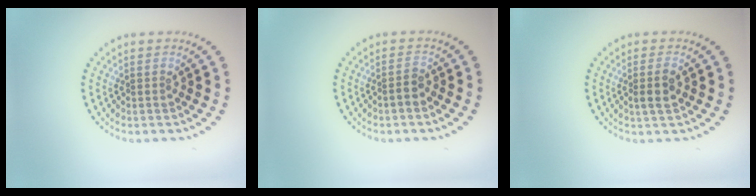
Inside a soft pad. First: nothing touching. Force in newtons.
{"total": 0.9, "press": 0.7, "slide": 0.6}
{"total": 1.7, "press": 1.6, "slide": 0.6}